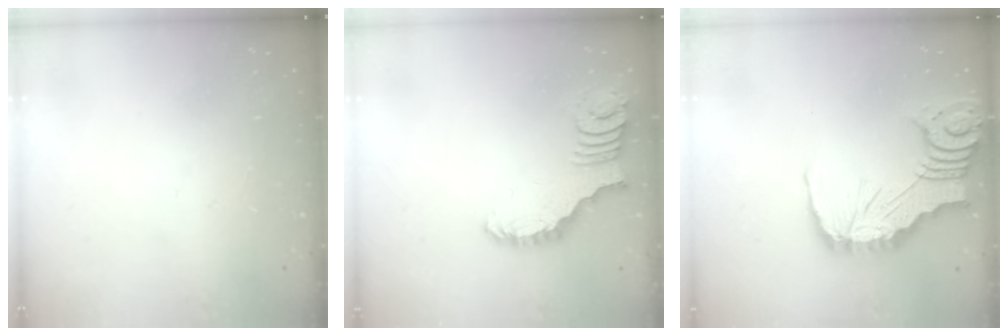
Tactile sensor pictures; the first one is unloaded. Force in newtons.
{"total": 2.7, "press": 2.7, "slide": 0.5}
{"total": 14.0, "press": 13.9, "slide": 1.9}